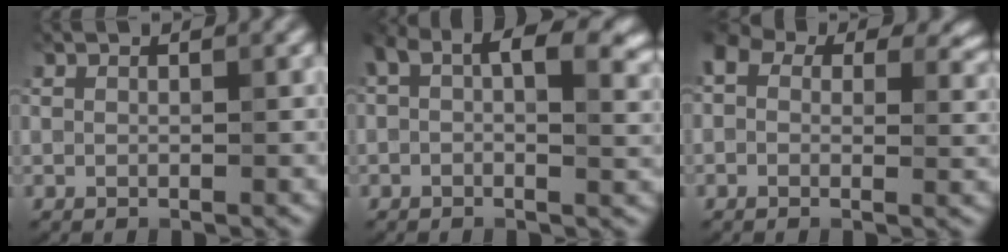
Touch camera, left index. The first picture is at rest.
{"total": 7.2, "force": [1.7, 3.8, 5.9], "torque": [-0.084, 0.013, 0.027]}
{"total": 7.4, "force": [2.8, 4.9, 4.8], "torque": [-0.071, 0.022, 0.038]}